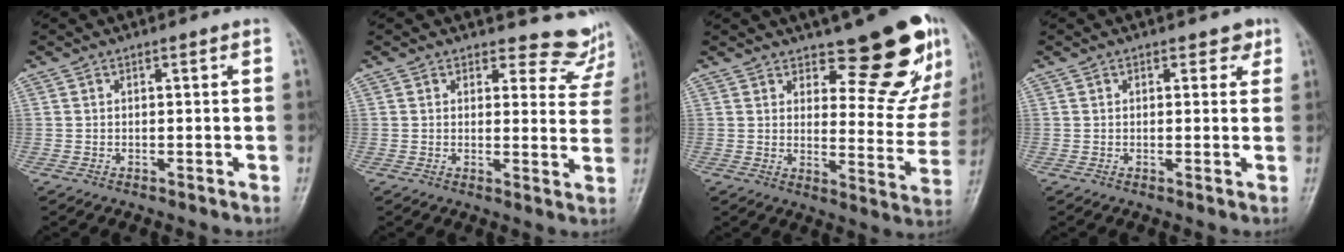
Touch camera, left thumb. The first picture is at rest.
{"total": 7.8, "force": [7.3, 2.6, -0.4], "torque": [0.047, -0.063, 0.064]}
{"total": 15.1, "force": [10.8, 5.5, 9.1], "torque": [-0.060, -0.093, 0.141]}
{"total": 2.1, "force": [1.3, 1.4, 0.8], "torque": [0.010, -0.004, 0.010]}